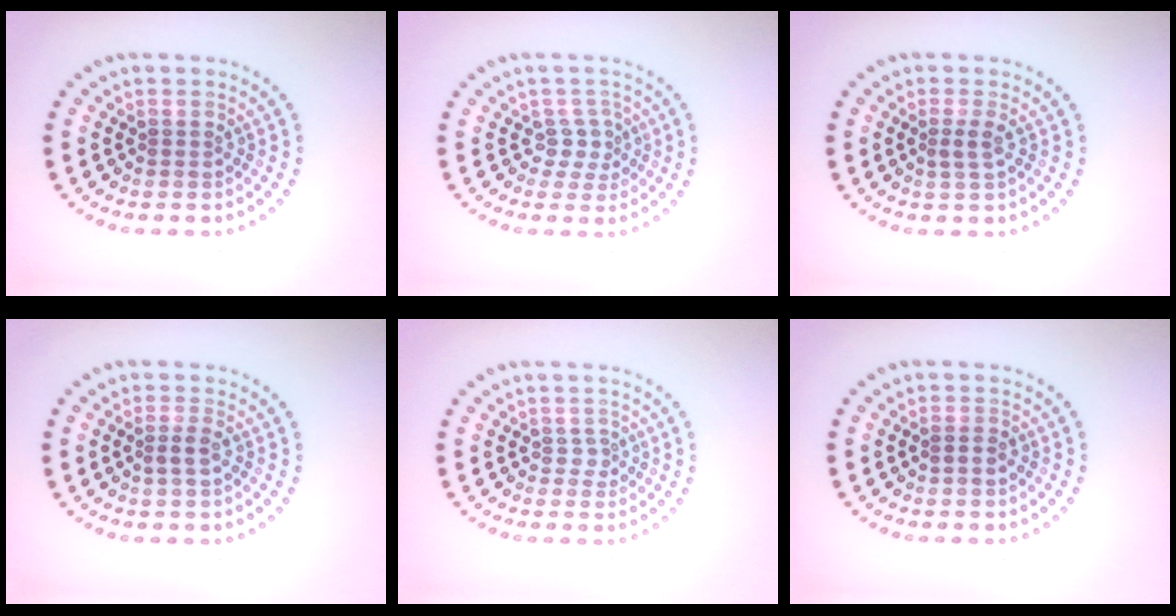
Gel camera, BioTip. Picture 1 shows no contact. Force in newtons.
{"total": 1.8, "press": 1.4, "slide": 1.2}
{"total": 1.2, "press": 1.1, "slide": 0.6}
{"total": 1.3, "press": 1.1, "slide": 0.6}
{"total": 0.9, "press": 0.6, "slide": 0.7}
{"total": 0.9, "press": 0.9, "slide": 0.1}